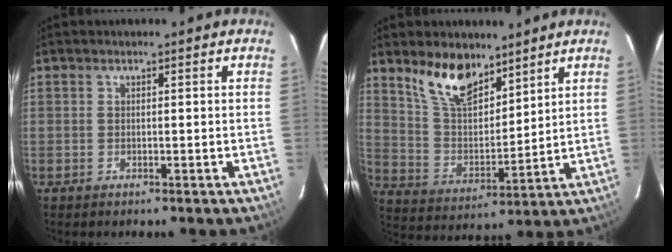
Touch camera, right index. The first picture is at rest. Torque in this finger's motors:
{"motor_torque": [0.61, 0.60, 0.42, 0.11]}